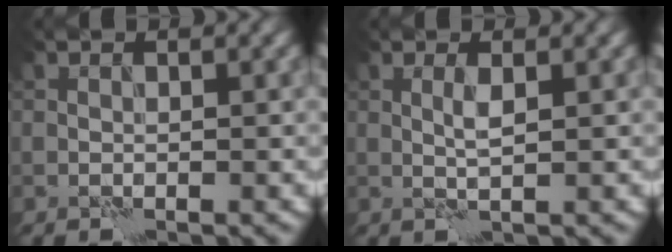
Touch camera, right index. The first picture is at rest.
{"total": 1.3, "force": [0.3, 0.0, 1.2], "torque": [-0.026, 0.003, 0.004]}